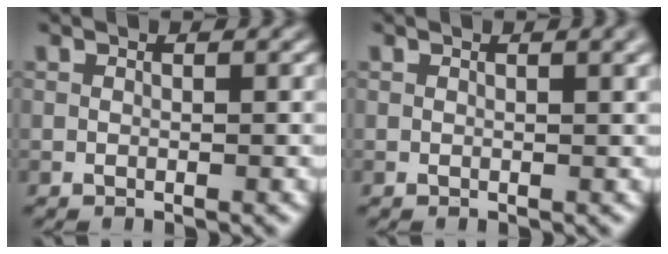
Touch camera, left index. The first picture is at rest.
{"total": 2.1, "force": [1.0, 0.7, 1.7], "torque": [-0.012, 0.006, 0.008]}